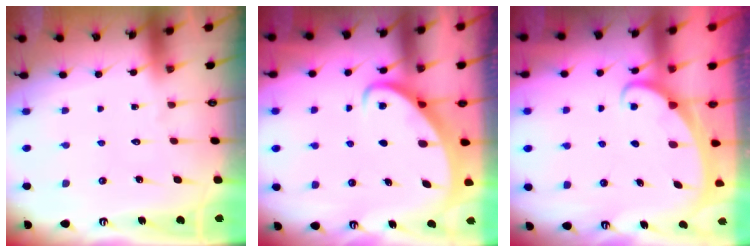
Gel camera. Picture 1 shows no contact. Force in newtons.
{"total": 2.7, "press": 2.7, "slide": 0.3}
{"total": 1.9, "press": 1.9, "slide": 0.1}